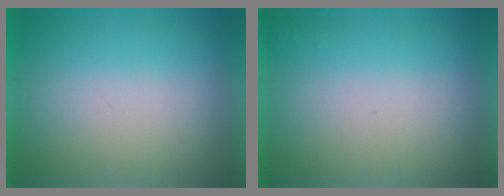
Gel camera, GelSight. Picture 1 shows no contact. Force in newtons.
{"total": 1.1}